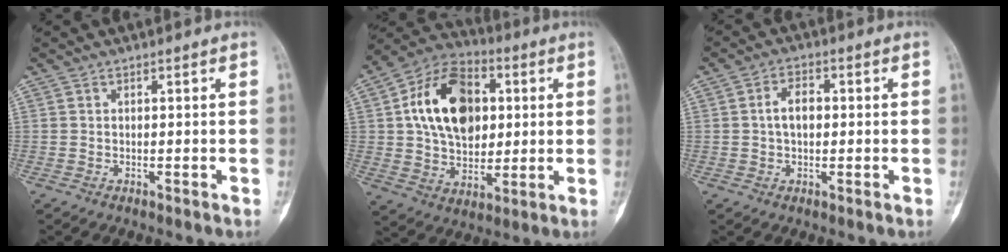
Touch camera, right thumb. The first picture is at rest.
{"total": 19.3, "force": [3.8, 13.2, 13.5], "torque": [-0.194, 0.007, 0.063]}
{"total": 4.4, "force": [0.2, 2.7, 3.4], "torque": [-0.055, 0.011, 0.000]}